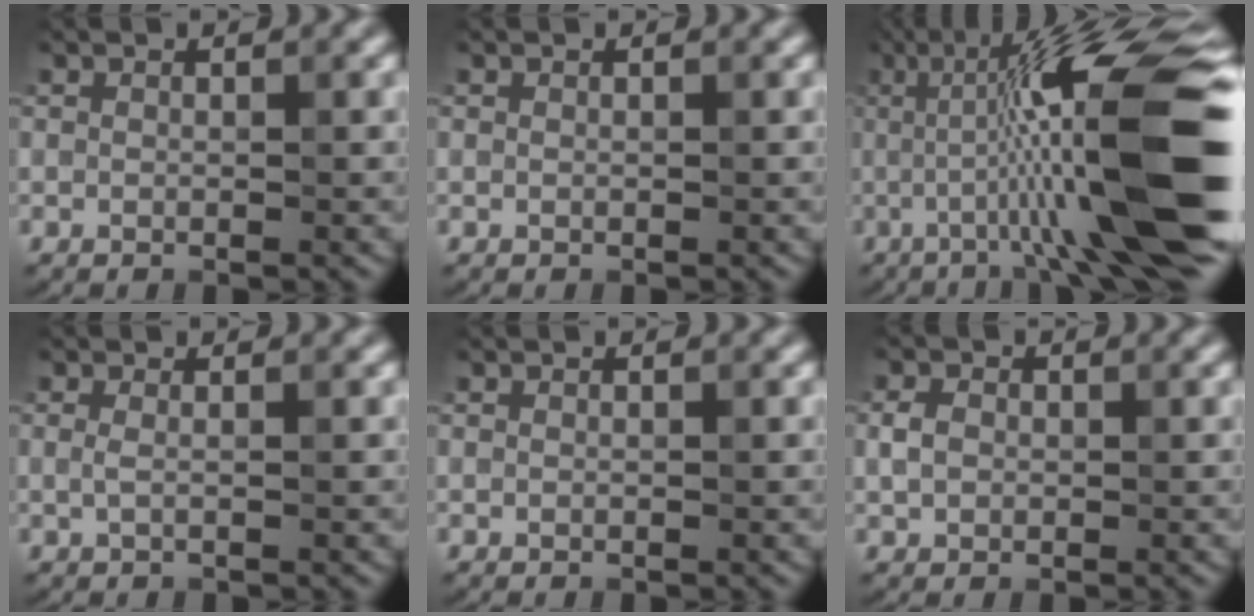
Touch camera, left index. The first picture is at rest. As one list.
[{"total": 0.0}, {"total": 14.0, "force": [-1.3, 1.6, 13.8], "torque": [-0.205, 0.020, -0.022]}, {"total": 0.8, "force": [-0.3, 0.3, 0.7], "torque": [-0.014, -0.005, -0.008]}, {"total": 0.0}, {"total": 1.6, "force": [-0.3, 1.4, 0.7], "torque": [-0.019, -0.001, -0.008]}]